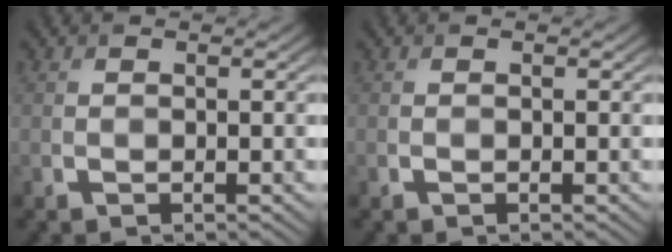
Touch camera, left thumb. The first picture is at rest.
{"total": 0.0}